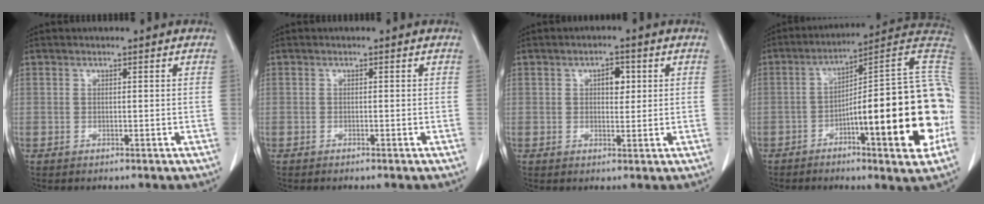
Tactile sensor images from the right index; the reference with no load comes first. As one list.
[{"total": 0.0}, {"total": 3.2, "force": [1.0, 1.7, 2.4], "torque": [-0.035, 0.005, 0.015]}, {"total": 23.8, "force": [-5.0, 2.5, 23.1], "torque": [-0.253, 0.023, -0.068]}]